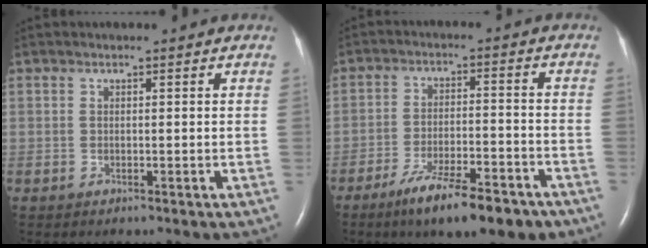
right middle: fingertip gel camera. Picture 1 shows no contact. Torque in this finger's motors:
{"motor_torque": [0.24, -0.22, 0.23, 0.12]}